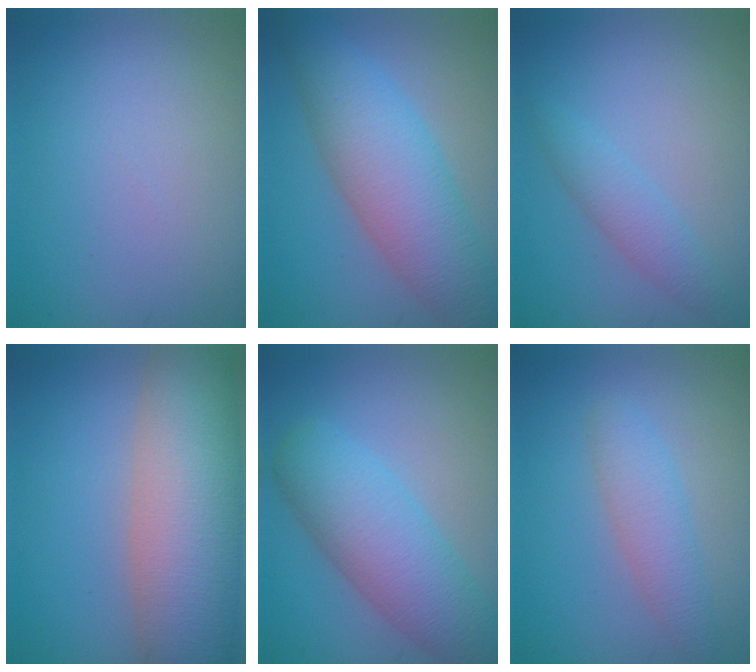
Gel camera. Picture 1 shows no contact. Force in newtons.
{"total": 7.8, "press": 7.8, "slide": 0.2}
{"total": 2.4, "press": 2.4, "slide": 0.1}
{"total": 12.0, "press": 11.9, "slide": 0.9}
{"total": 7.4, "press": 7.4, "slide": 0.1}
{"total": 2.9, "press": 2.9, "slide": 0.1}